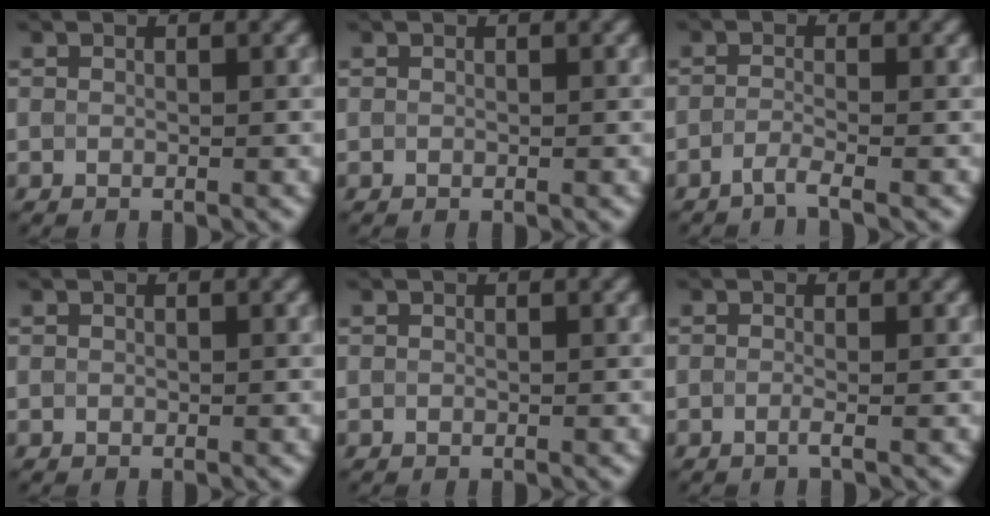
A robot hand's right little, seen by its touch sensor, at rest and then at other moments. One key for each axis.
{"total": 0.0}
{"total": 1.9, "fx": -1.9, "fy": -0.4, "fz": 0.1, "tx": -0.003, "ty": -0.002, "tz": -0.039}
{"total": 0.0}
{"total": 0.0}
{"total": 0.9, "fx": -0.8, "fy": -0.1, "fz": 0.2, "tx": -0.004, "ty": -0.006, "tz": -0.012}